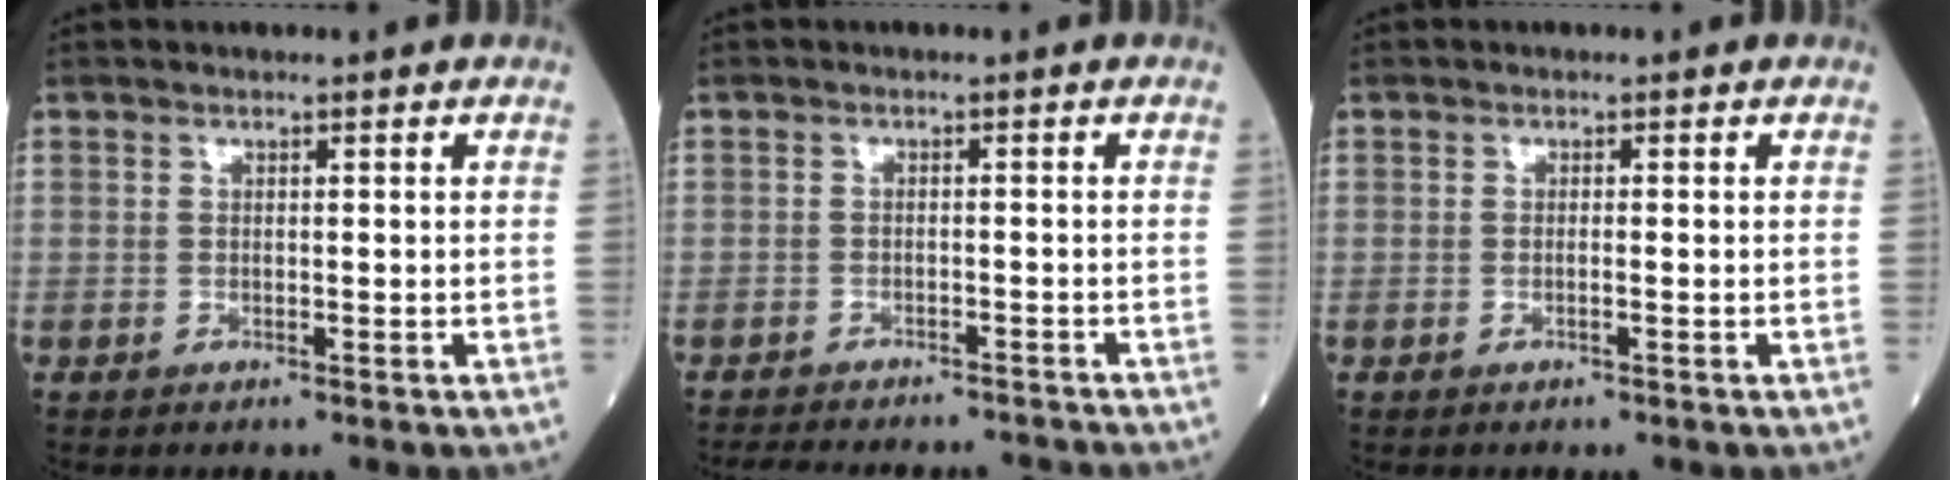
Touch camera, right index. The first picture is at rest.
{"total": 11.0, "force": [-10.4, 1.8, 3.1], "torque": [-0.053, 0.002, -0.135]}
{"total": 0.7, "force": [-0.2, 0.0, 0.6], "torque": [-0.012, 0.001, -0.004]}